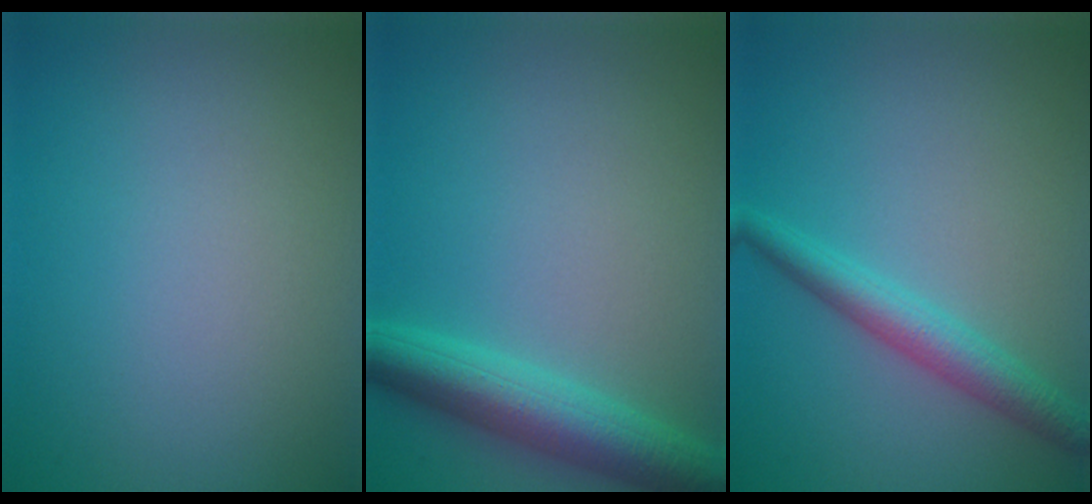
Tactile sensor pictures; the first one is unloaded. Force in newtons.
{"total": 5.5, "press": 5.5, "slide": 0.2}
{"total": 3.3, "press": 3.3, "slide": 0.1}